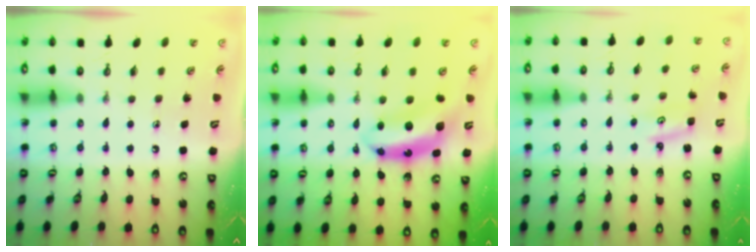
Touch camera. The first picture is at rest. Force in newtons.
{"total": 7.7, "press": 7.7, "slide": 0.7}
{"total": 2.9, "press": 2.9, "slide": 0.3}